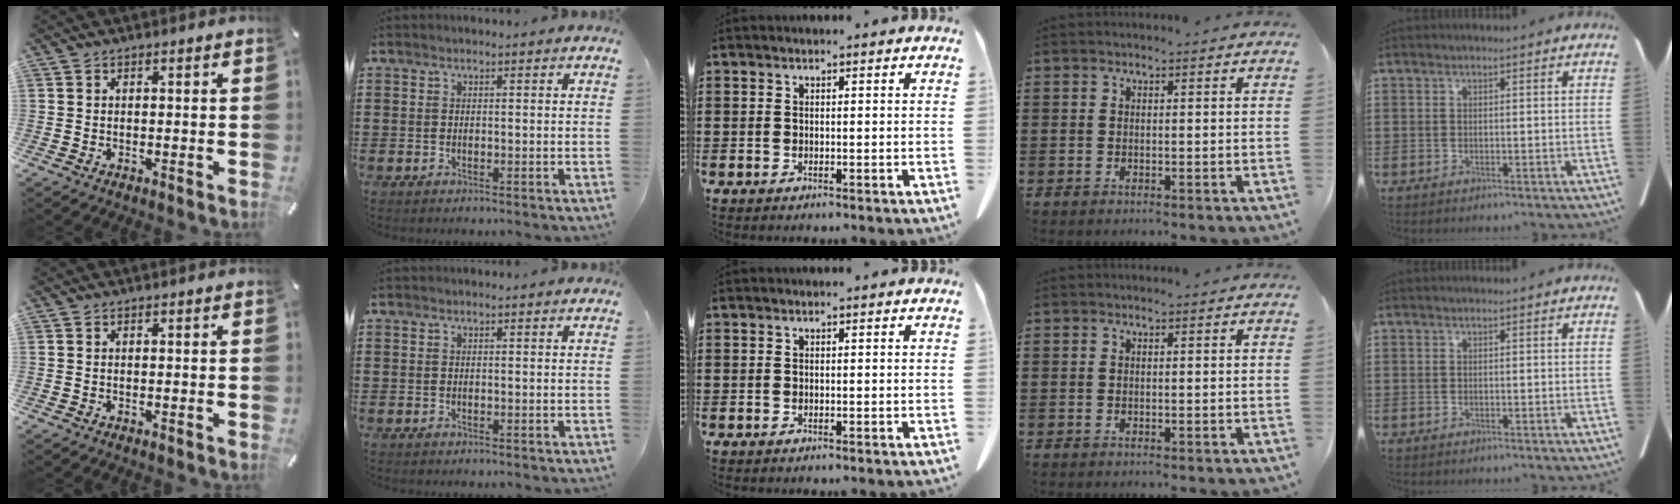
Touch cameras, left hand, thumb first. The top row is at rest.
{}